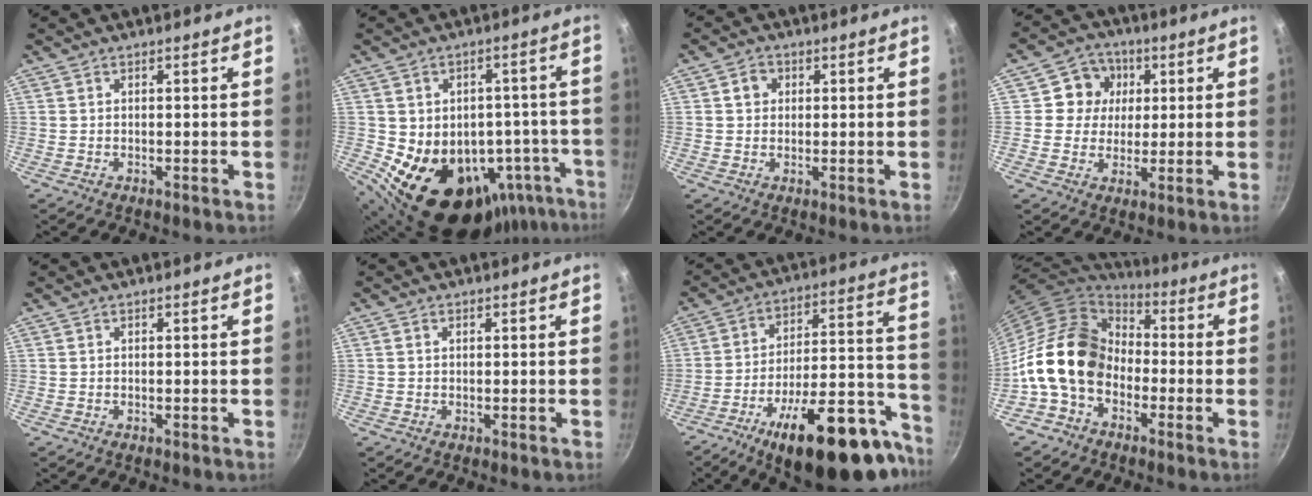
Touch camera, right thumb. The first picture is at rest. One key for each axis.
{"total": 21.9, "fx": -8.5, "fy": 15.7, "fz": 12.7, "tx": -0.129, "ty": 0.025, "tz": -0.092}
{"total": 3.2, "fx": 0.8, "fy": 2.8, "fz": 1.3, "tx": -0.004, "ty": 0.006, "tz": 0.010}
{"total": 7.9, "fx": 1.9, "fy": 7.4, "fz": 2.1, "tx": 0.007, "ty": 0.003, "tz": 0.016}
{"total": 0.0}
{"total": 0.8, "fx": 0.2, "fy": 0.6, "fz": 0.5, "tx": -0.007, "ty": 0.004, "tz": 0.004}
{"total": 28.7, "fx": -17.2, "fy": 10.8, "fz": 20.3, "tx": -0.244, "ty": 0.097, "tz": -0.246}
{"total": 16.5, "fx": -3.6, "fy": 12.4, "fz": 10.2, "tx": -0.156, "ty": 0.053, "tz": -0.091}